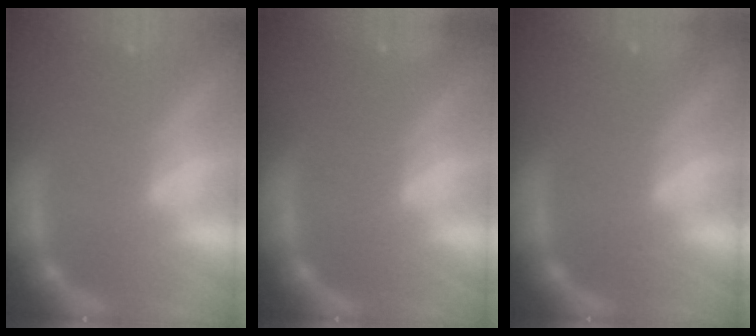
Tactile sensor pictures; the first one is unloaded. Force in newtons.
{"total": 2.4}
{"total": 1.4}